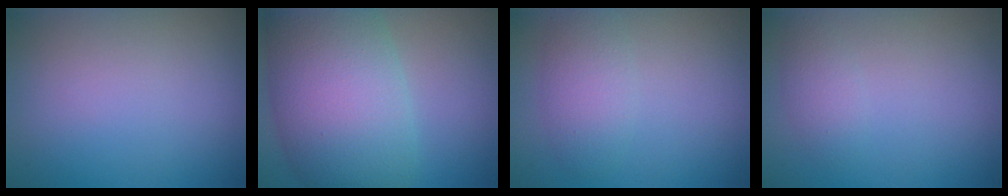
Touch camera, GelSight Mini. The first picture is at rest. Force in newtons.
{"total": 11.7, "press": 11.7, "slide": 0.7}
{"total": 2.7, "press": 2.7, "slide": 0.1}
{"total": 1.4, "press": 1.4, "slide": 0.1}